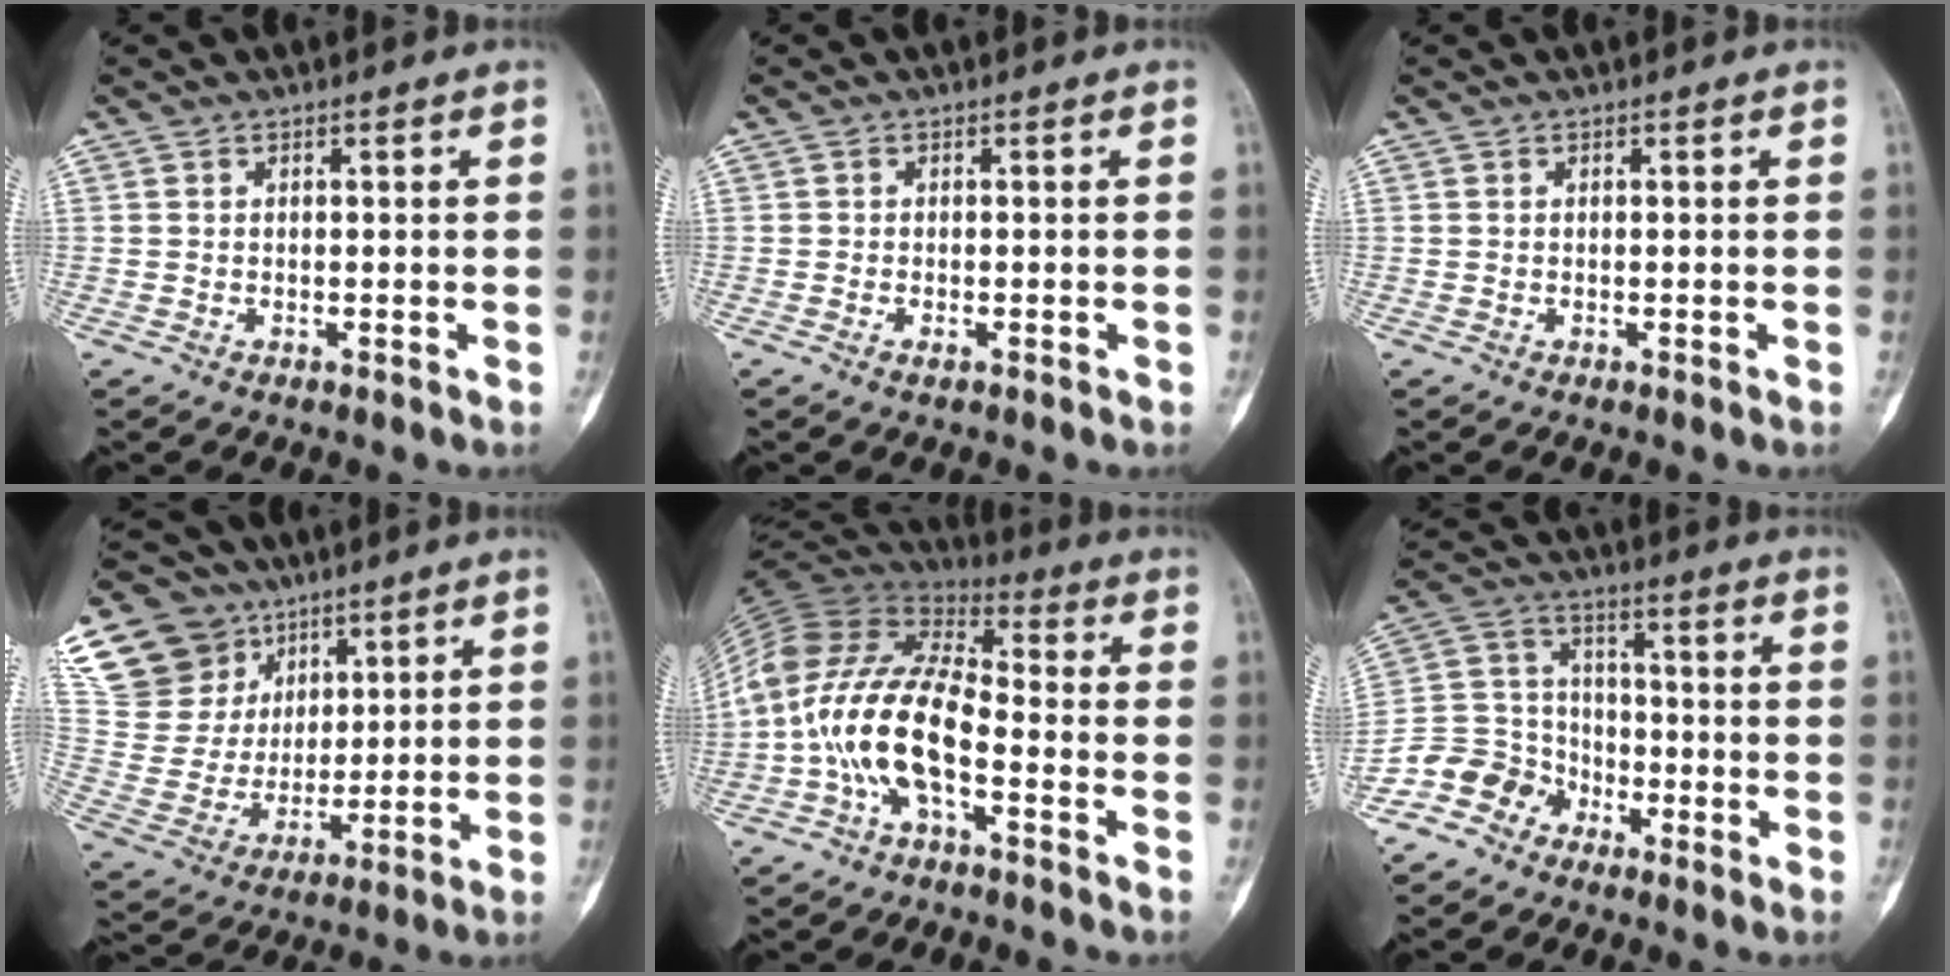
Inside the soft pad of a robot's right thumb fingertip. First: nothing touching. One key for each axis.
{"total": 0.9, "fx": -0.4, "fy": 0.4, "fz": 0.7, "tx": -0.012, "ty": 0.000, "tz": -0.007}
{"total": 0.0}
{"total": 22.1, "fx": 12.0, "fy": 17.0, "fz": 7.5, "tx": -0.141, "ty": 0.009, "tz": 0.252}
{"total": 17.5, "fx": -5.1, "fy": 8.3, "fz": 14.5, "tx": -0.295, "ty": 0.058, "tz": -0.102}
{"total": 9.4, "fx": -6.2, "fy": 6.9, "fz": 1.5, "tx": -0.004, "ty": 0.063, "tz": -0.131}